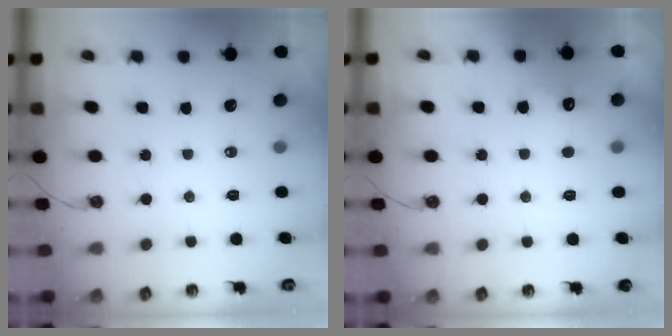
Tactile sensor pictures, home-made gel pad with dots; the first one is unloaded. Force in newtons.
{"total": 5.9, "press": 5.8, "slide": 1.2}